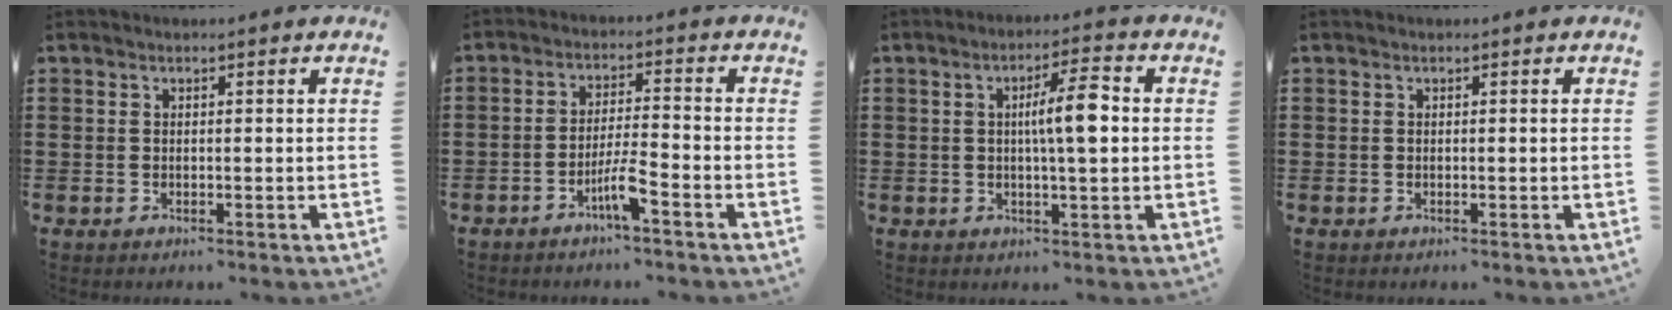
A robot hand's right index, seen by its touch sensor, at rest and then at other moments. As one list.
[{"total": 4.8, "force": [-3.1, 0.3, 3.7], "torque": [-0.076, -0.005, -0.058]}, {"total": 6.6, "force": [0.6, 1.0, 6.5], "torque": [-0.112, 0.001, 0.004]}, {"total": 0.0}]